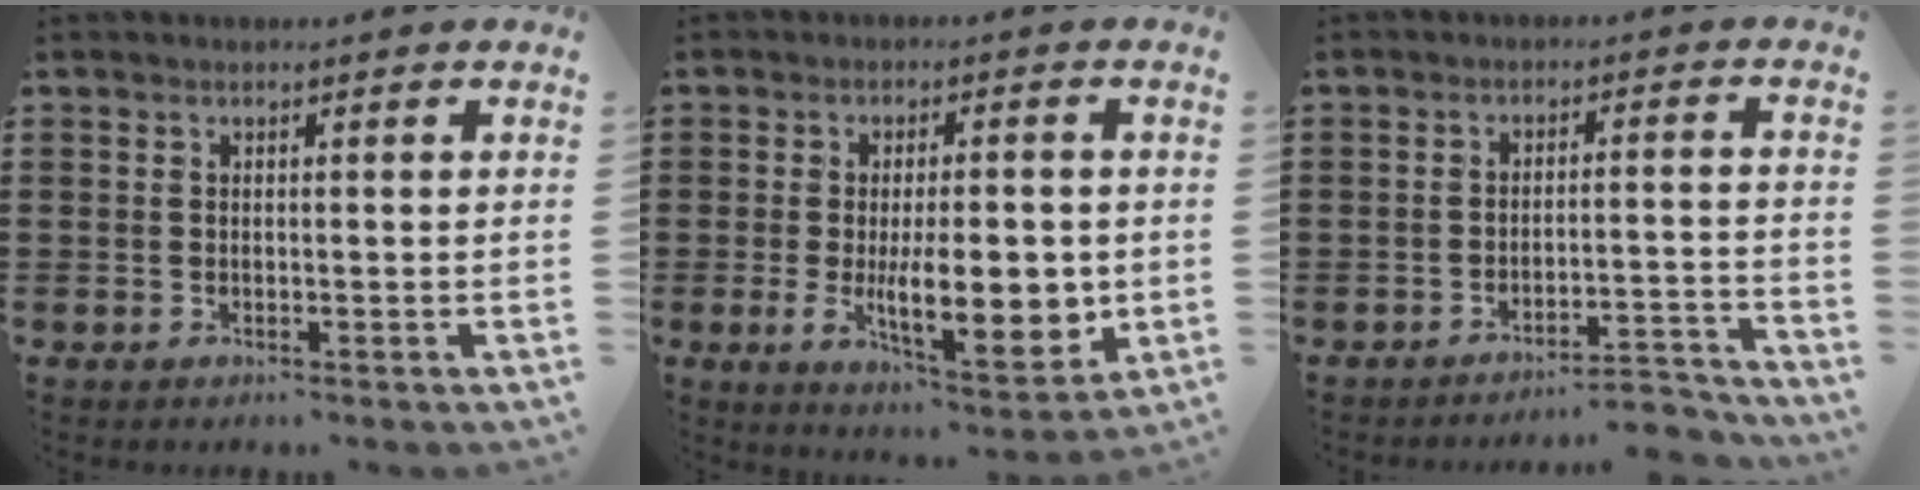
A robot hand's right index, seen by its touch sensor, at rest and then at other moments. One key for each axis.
{"total": 11.7, "fx": -1.7, "fy": 4.6, "fz": 10.7, "tx": -0.178, "ty": -0.019, "tz": -0.027}
{"total": 4.1, "fx": -4.0, "fy": 0.1, "fz": 1.1, "tx": -0.023, "ty": -0.005, "tz": -0.081}